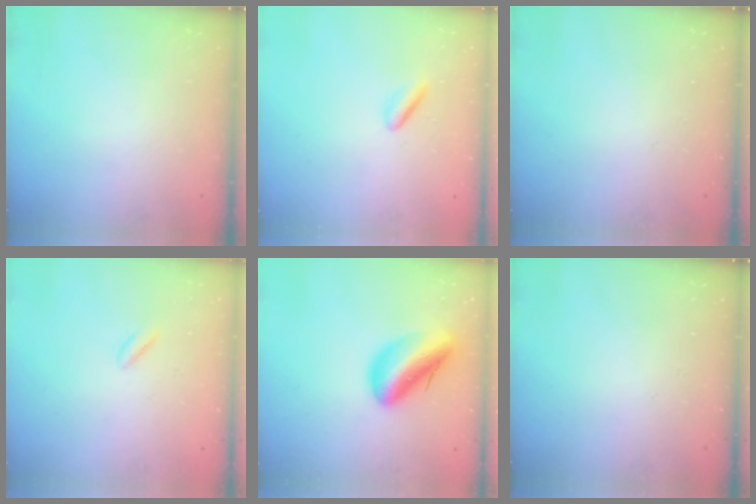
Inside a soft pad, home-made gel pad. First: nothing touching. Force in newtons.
{"total": 2.7, "press": 2.6, "slide": 0.7}
{"total": 0.0}
{"total": 0.7, "press": 0.3, "slide": 0.6}
{"total": 13.6, "press": 13.0, "slide": 4.1}
{"total": 0.0}